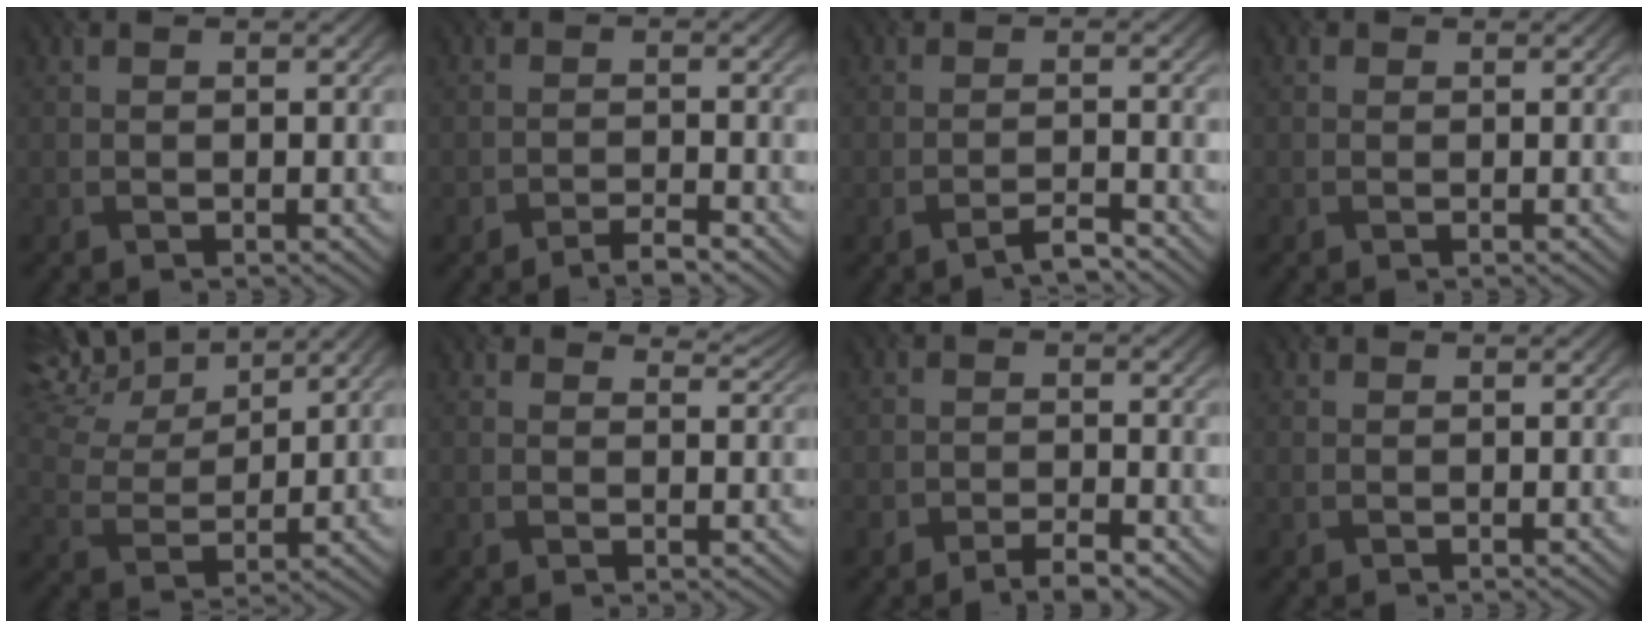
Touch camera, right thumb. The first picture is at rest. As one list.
[{"total": 1.7, "force": [-1.6, 0.0, 0.6], "torque": [-0.009, 0.002, -0.035]}, {"total": 1.8, "force": [-1.5, -0.1, 0.9], "torque": [-0.018, 0.003, -0.036]}, {"total": 0.6, "force": [0.4, 0.0, -0.5], "torque": [0.007, -0.005, 0.004]}, {"total": 11.2, "force": [9.3, 2.8, 5.6], "torque": [-0.158, 0.019, 0.149]}, {"total": 3.4, "force": [3.1, 1.2, 1.0], "torque": [-0.023, -0.007, 0.041]}, {"total": 2.6, "force": [-2.2, 0.8, 1.2], "torque": [-0.018, -0.001, -0.044]}, {"total": 0.8, "force": [0.4, -0.4, -0.6], "torque": [0.008, -0.001, 0.005]}]